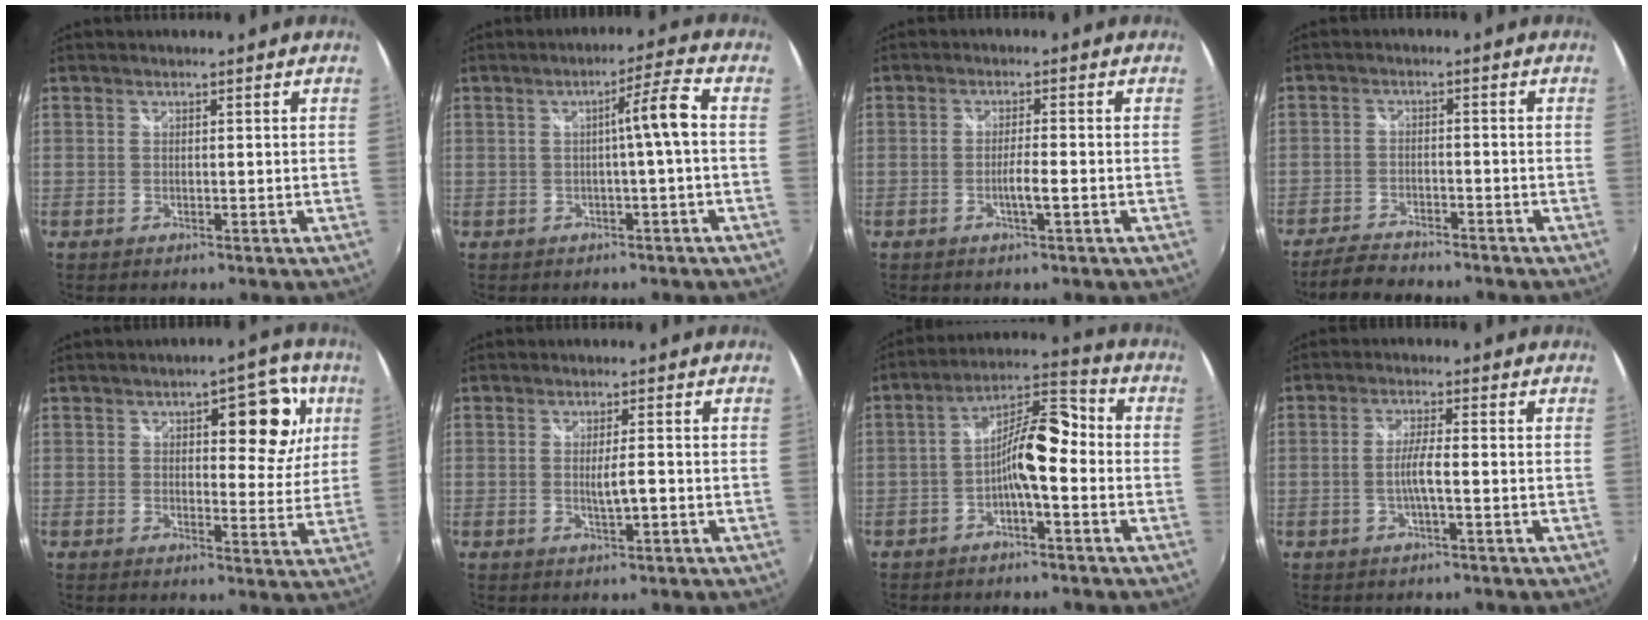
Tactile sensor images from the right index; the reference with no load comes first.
{"total": 5.2, "force": [-0.5, -1.0, 5.0], "torque": [-0.085, 0.008, -0.003]}
{"total": 2.7, "force": [-1.2, -0.2, 2.4], "torque": [-0.045, 0.000, -0.023]}
{"total": 6.4, "force": [-5.8, 1.7, 2.2], "torque": [-0.069, -0.008, -0.100]}
{"total": 9.7, "force": [3.5, 4.8, 7.7], "torque": [-0.093, 0.021, 0.045]}
{"total": 2.8, "force": [-0.7, 0.1, 2.7], "torque": [-0.047, -0.003, -0.013]}
{"total": 8.8, "force": [-2.6, 2.6, 8.1], "torque": [-0.154, 0.026, -0.050]}
{"total": 3.3, "force": [-1.1, -0.1, 3.1], "torque": [-0.061, 0.003, -0.021]}